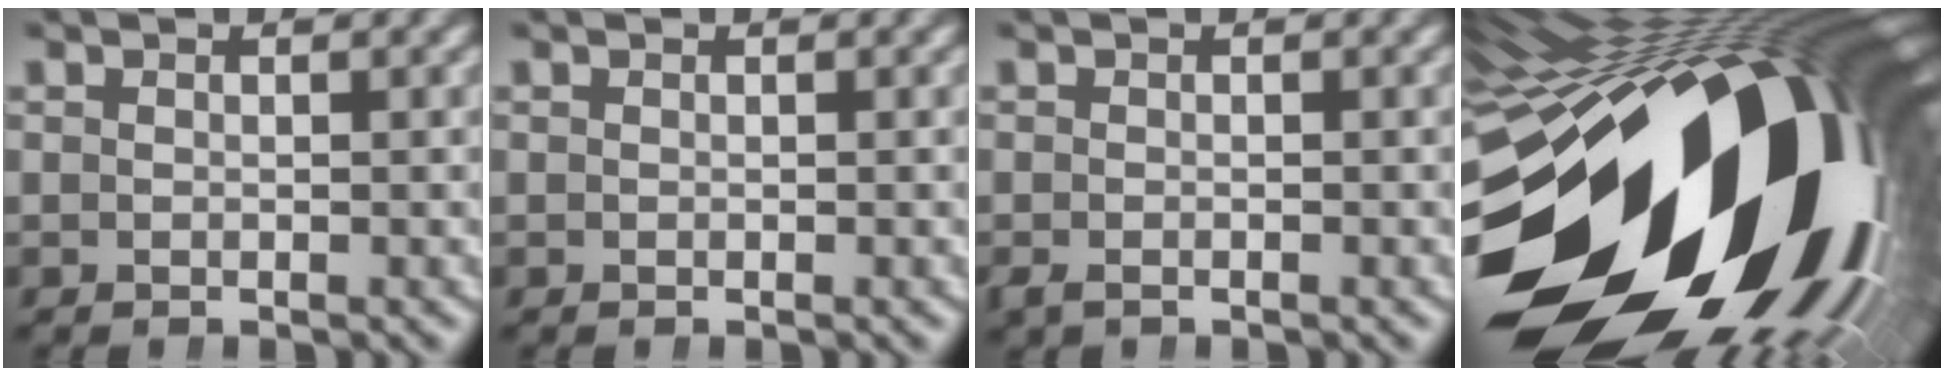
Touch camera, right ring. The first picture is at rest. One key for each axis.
{"total": 0.0}
{"total": 1.1, "fx": -0.9, "fy": 0.6, "fz": 0.4, "tx": -0.010, "ty": -0.006, "tz": -0.014}
{"total": 45.2, "fx": -3.2, "fy": 26.7, "fz": 36.3, "tx": -0.459, "ty": -0.016, "tz": -0.042}